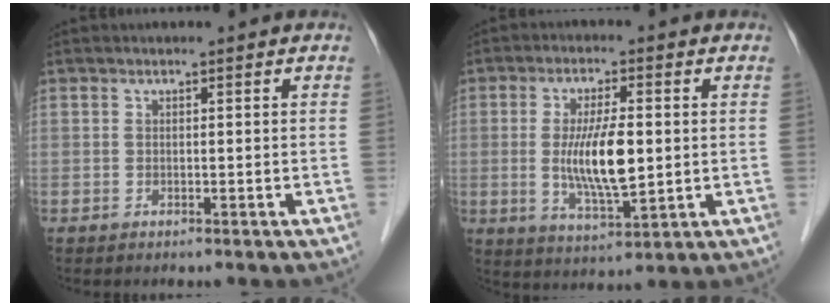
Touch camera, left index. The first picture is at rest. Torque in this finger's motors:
{"motor_torque": [1.61, 0.15, 0.61, 0.21]}